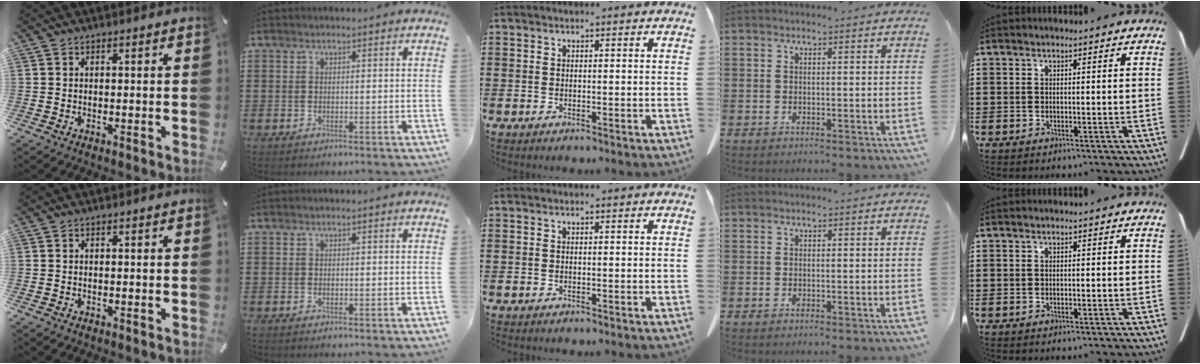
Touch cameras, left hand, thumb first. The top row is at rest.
{}